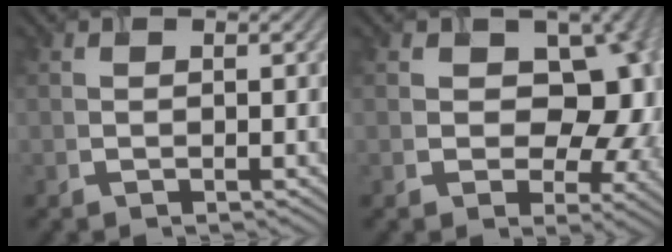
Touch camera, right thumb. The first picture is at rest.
{"total": 12.4, "force": [1.4, 8.6, 8.8], "torque": [-0.103, -0.001, 0.022]}